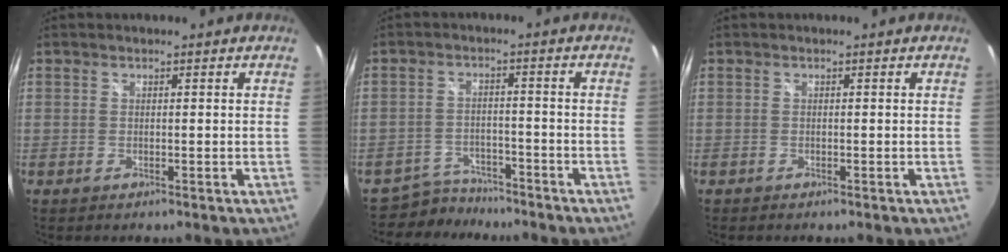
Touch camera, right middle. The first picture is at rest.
{"total": 5.7, "force": [-5.2, 2.2, -0.4], "torque": [-0.007, 0.009, -0.088]}
{"total": 0.0}